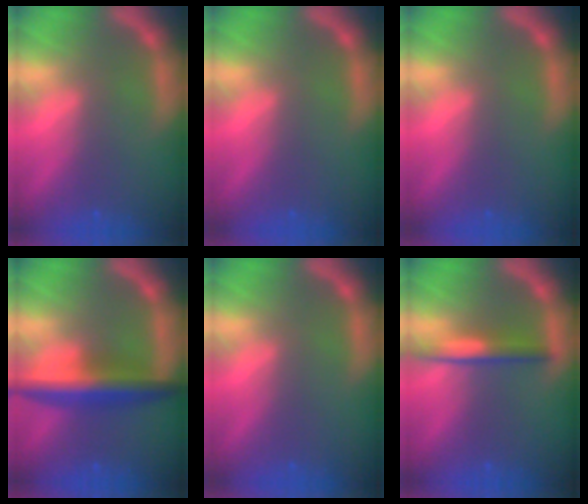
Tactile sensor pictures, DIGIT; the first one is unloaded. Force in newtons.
{"total": 0.0}
{"total": 0.0}
{"total": 6.0}
{"total": 0.0}
{"total": 3.0}